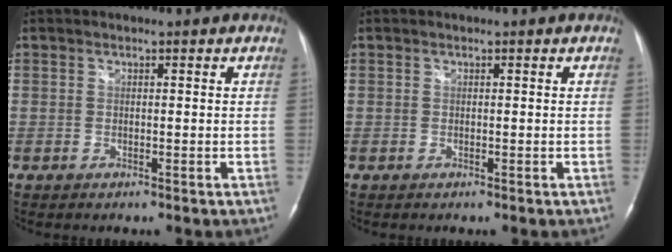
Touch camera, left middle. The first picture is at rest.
{"total": 0.0}